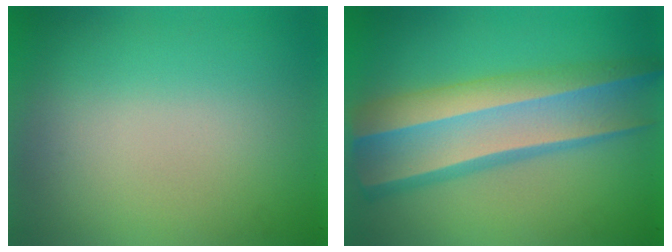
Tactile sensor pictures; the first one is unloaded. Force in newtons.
{"total": 6.6}